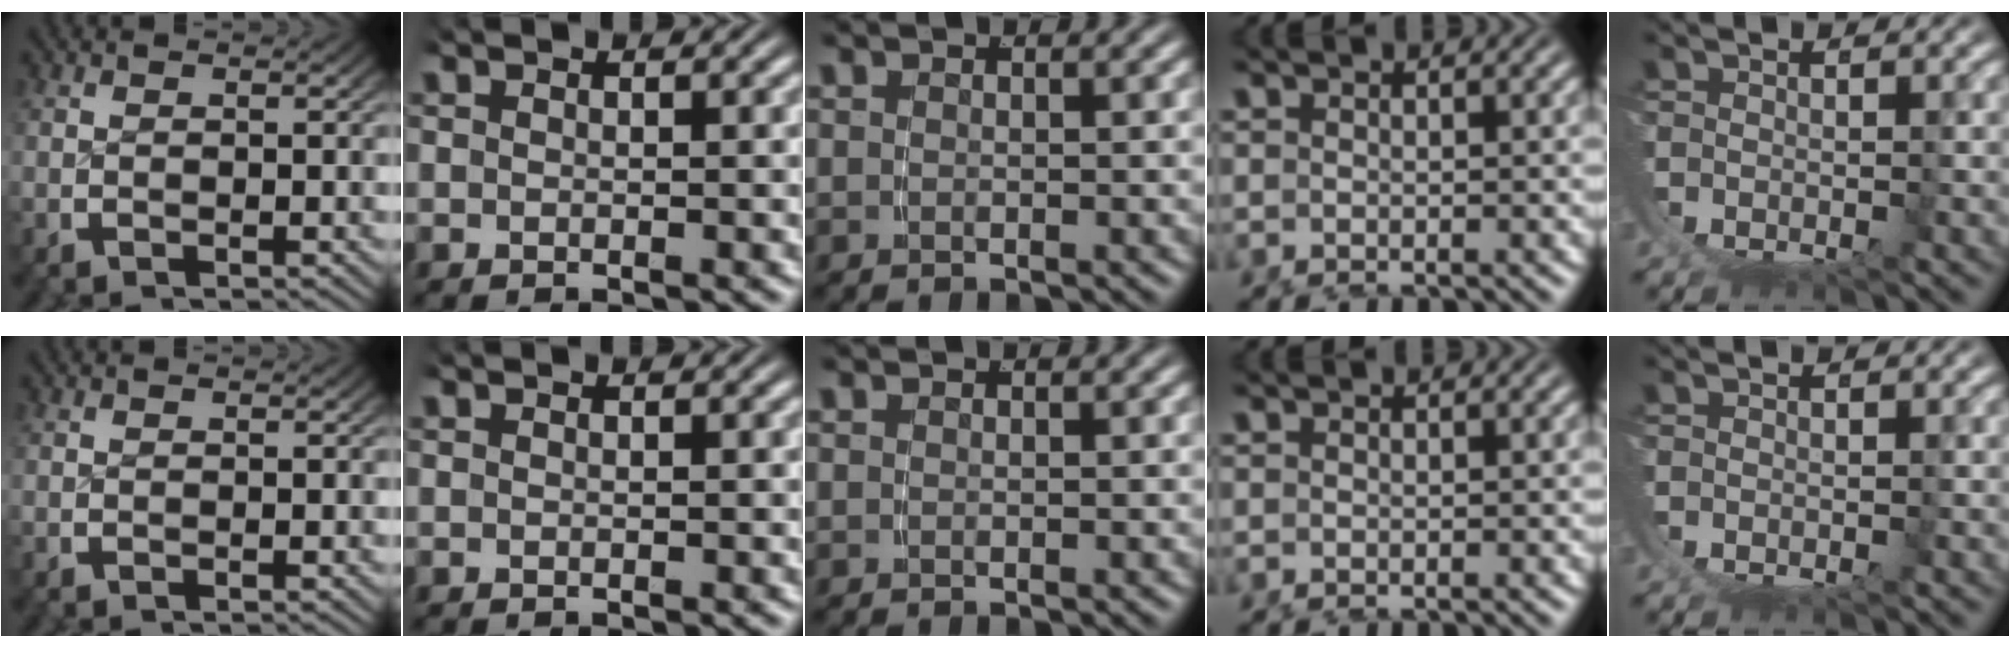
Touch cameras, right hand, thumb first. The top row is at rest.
{}